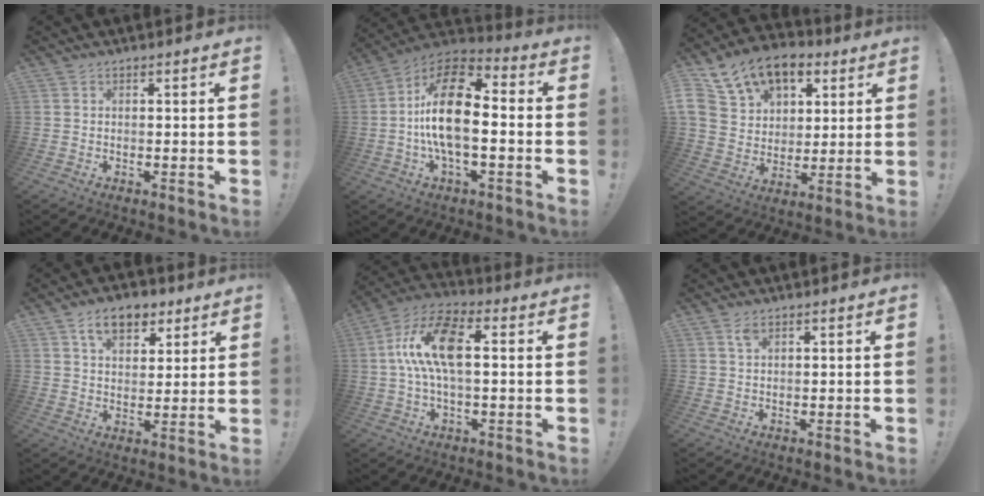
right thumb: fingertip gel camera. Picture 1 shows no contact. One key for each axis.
{"total": 18.1, "fx": -1.6, "fy": 8.4, "fz": 16.0, "tx": -0.293, "ty": 0.016, "tz": -0.031}
{"total": 17.4, "fx": 9.3, "fy": 12.1, "fz": 8.4, "tx": -0.140, "ty": -0.038, "tz": 0.182}
{"total": 10.7, "fx": 6.0, "fy": 6.8, "fz": 5.7, "tx": -0.078, "ty": -0.017, "tz": 0.111}
{"total": 14.8, "fx": 1.5, "fy": 7.0, "fz": 13.0, "tx": -0.238, "ty": 0.009, "tz": 0.026}
{"total": 2.1, "fx": 1.2, "fy": 1.0, "fz": 1.4, "tx": -0.019, "ty": -0.004, "tz": 0.021}